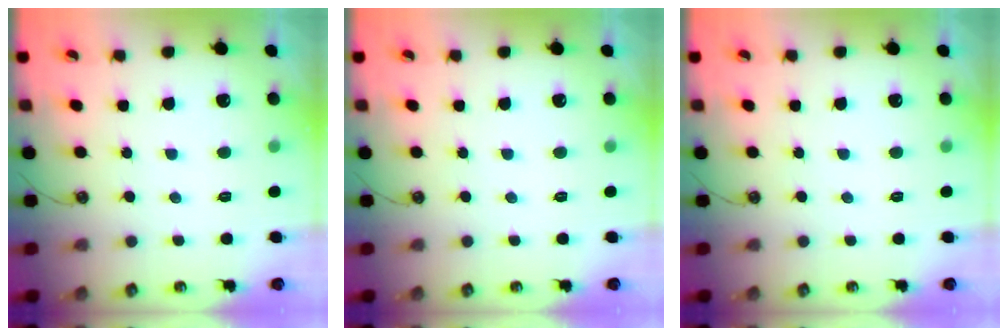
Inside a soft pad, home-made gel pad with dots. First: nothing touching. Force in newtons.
{"total": 0.0}
{"total": 0.0}